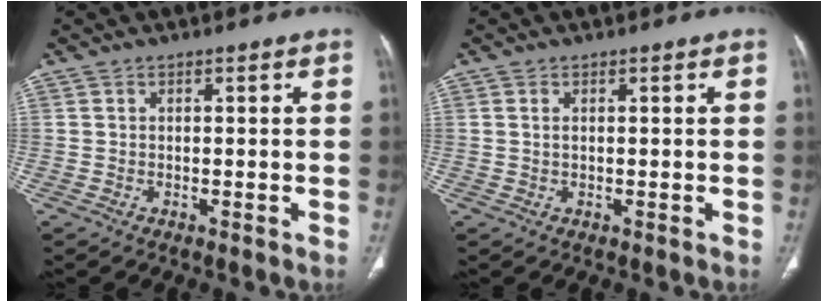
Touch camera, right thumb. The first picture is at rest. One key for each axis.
{"total": 0.8, "fx": 0.3, "fy": 0.3, "fz": 0.6, "tx": -0.017, "ty": 0.003, "tz": 0.007}